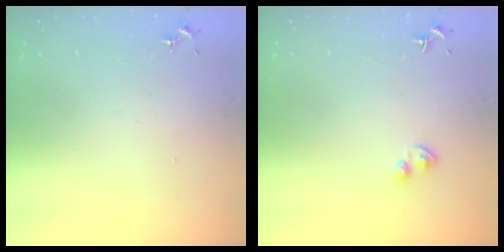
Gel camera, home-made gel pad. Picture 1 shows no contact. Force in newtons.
{"total": 3.6, "press": 3.6, "slide": 0.7}